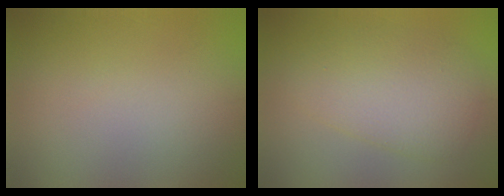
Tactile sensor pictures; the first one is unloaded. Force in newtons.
{"total": 4.6, "press": 4.6, "slide": 0.0}